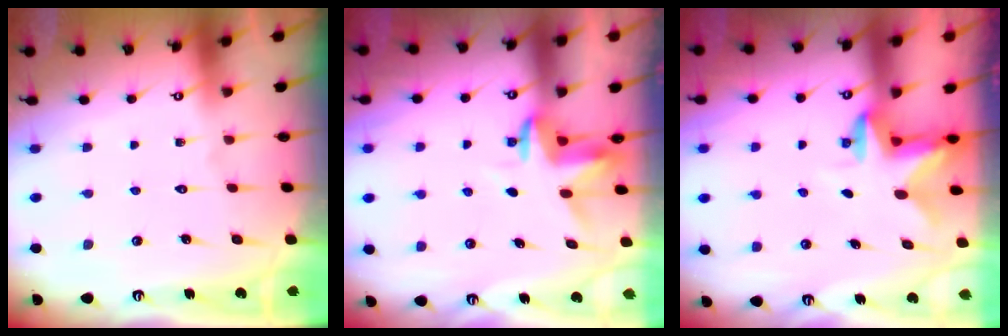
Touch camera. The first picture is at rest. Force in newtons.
{"total": 3.5, "press": 3.5, "slide": 0.2}
{"total": 2.6, "press": 2.6, "slide": 0.4}